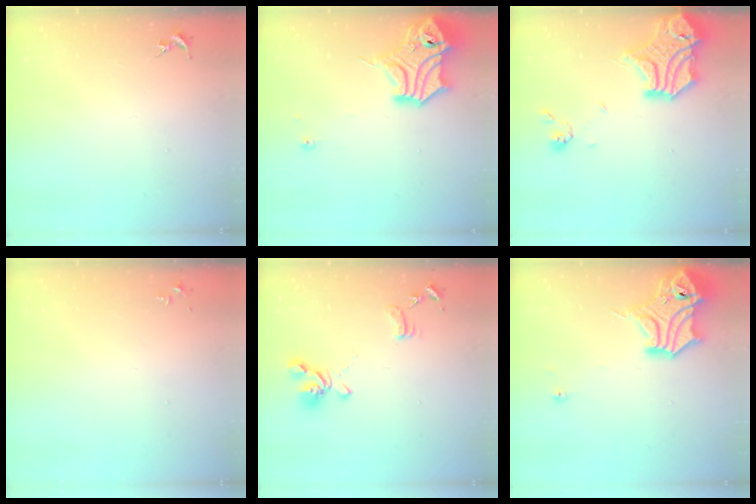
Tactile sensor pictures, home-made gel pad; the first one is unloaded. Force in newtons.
{"total": 15.5, "press": 15.4, "slide": 1.8}
{"total": 18.4, "press": 18.3, "slide": 2.2}
{"total": 2.8, "press": 2.8, "slide": 0.4}
{"total": 13.1, "press": 13.0, "slide": 1.2}
{"total": 15.5, "press": 15.4, "slide": 1.8}